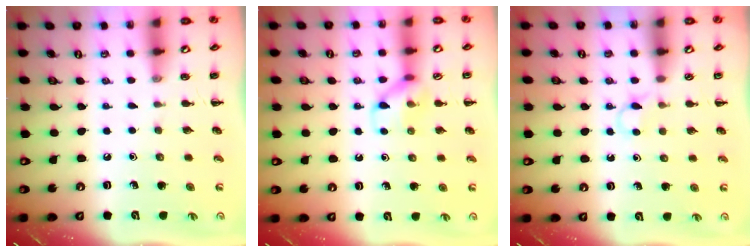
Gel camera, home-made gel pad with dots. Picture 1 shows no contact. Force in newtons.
{"total": 9.1, "press": 9.1, "slide": 0.6}
{"total": 2.8, "press": 2.7, "slide": 0.8}